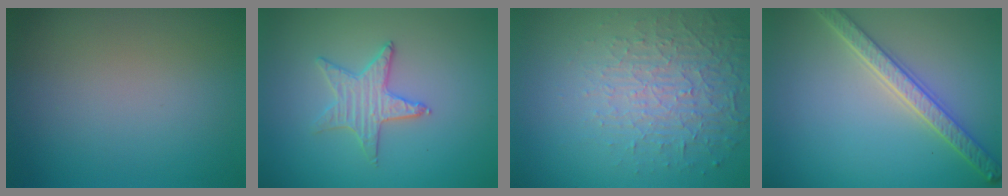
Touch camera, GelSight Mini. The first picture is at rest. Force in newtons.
{"total": 1.9, "press": 1.9, "slide": 0.2}
{"total": 4.9, "press": 3.2, "slide": 3.7}
{"total": 4.1, "press": 3.5, "slide": 2.2}